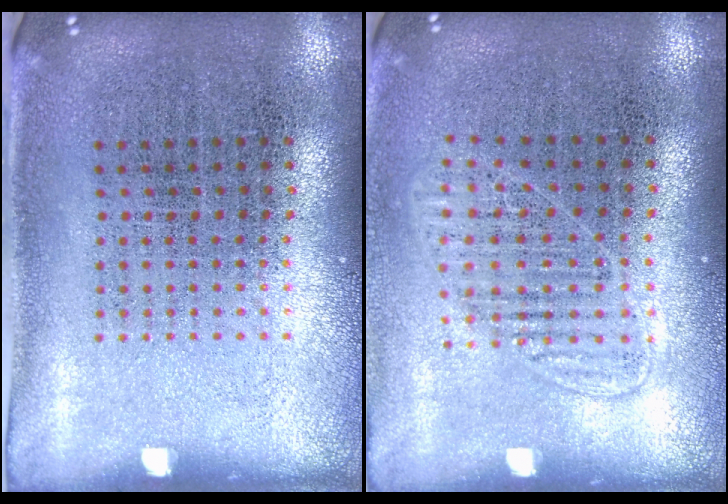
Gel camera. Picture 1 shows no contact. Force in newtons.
{"total": 1.3, "press": 1.2, "slide": 0.7}